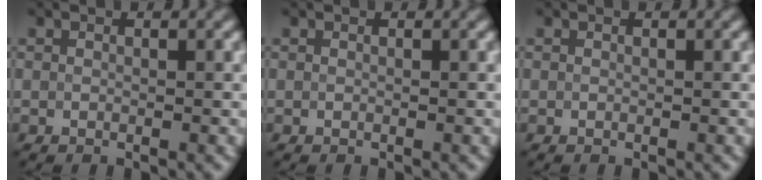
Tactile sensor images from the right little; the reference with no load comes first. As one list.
[{"total": 0.0}, {"total": 0.0}]